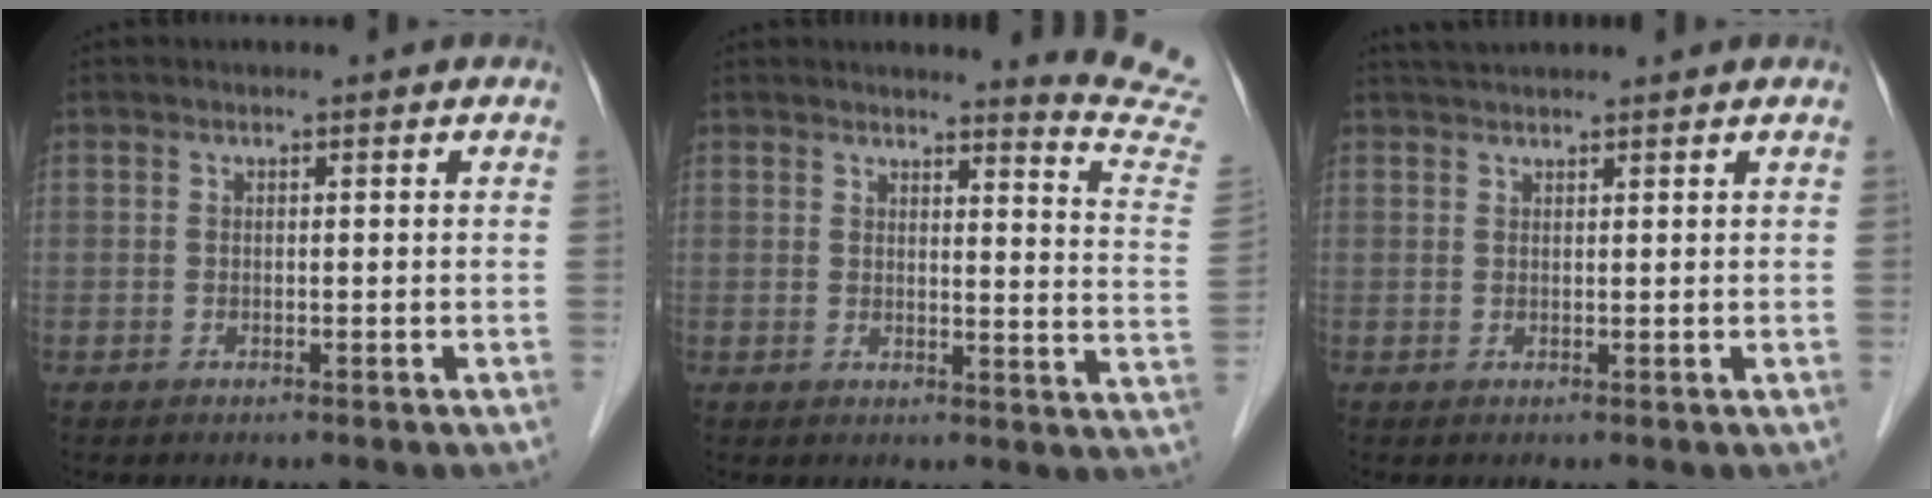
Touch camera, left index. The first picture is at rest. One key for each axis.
{"total": 10.7, "fx": 10.4, "fy": -1.6, "fz": 1.5, "tx": -0.010, "ty": -0.123, "tz": 0.089}
{"total": 2.4, "fx": 2.3, "fy": -0.1, "fz": 0.8, "tx": -0.009, "ty": 0.020, "tz": 0.042}